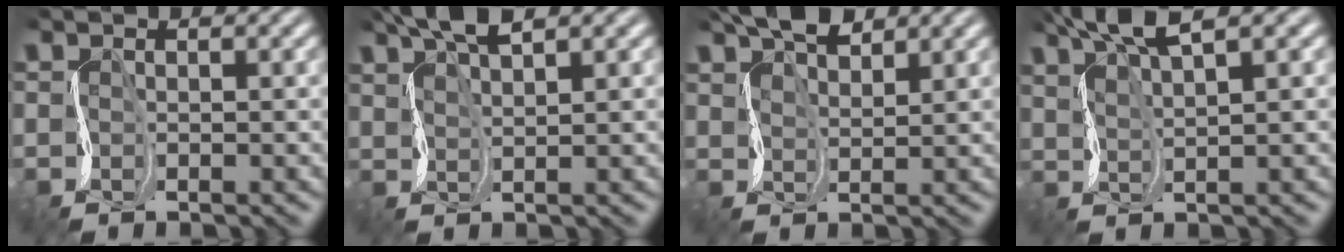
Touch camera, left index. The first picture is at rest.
{"total": 3.6, "force": [3.4, -0.4, 1.0], "torque": [-0.030, 0.009, 0.062]}
{"total": 3.8, "force": [3.8, 0.1, 0.5], "torque": [-0.034, 0.009, 0.070]}
{"total": 5.0, "force": [4.5, -0.2, 2.0], "torque": [-0.048, 0.013, 0.081]}